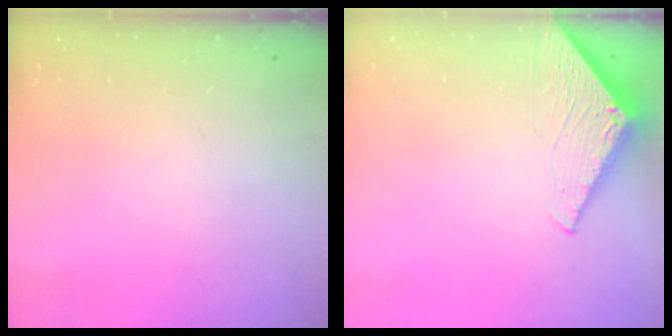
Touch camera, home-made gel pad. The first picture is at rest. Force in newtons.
{"total": 2.8, "press": 2.8, "slide": 0.2}